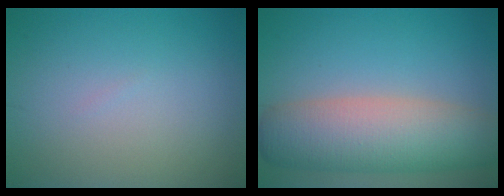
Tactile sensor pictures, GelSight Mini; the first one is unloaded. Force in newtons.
{"total": 8.7, "press": 8.7, "slide": 0.9}